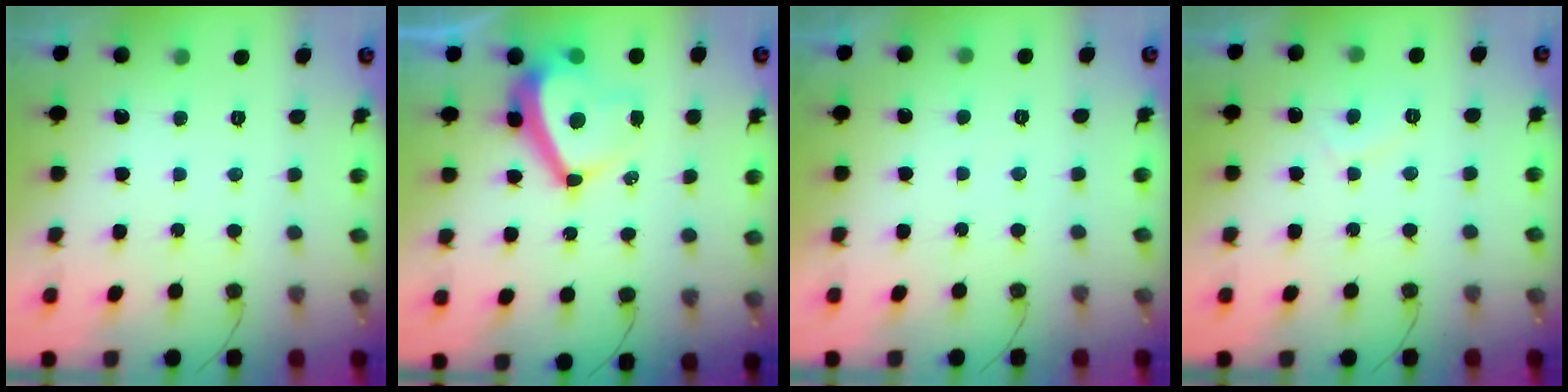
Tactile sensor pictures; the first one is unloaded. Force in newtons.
{"total": 10.8, "press": 10.7, "slide": 1.5}
{"total": 0.8, "press": 0.7, "slide": 0.5}
{"total": 2.0, "press": 1.9, "slide": 0.7}